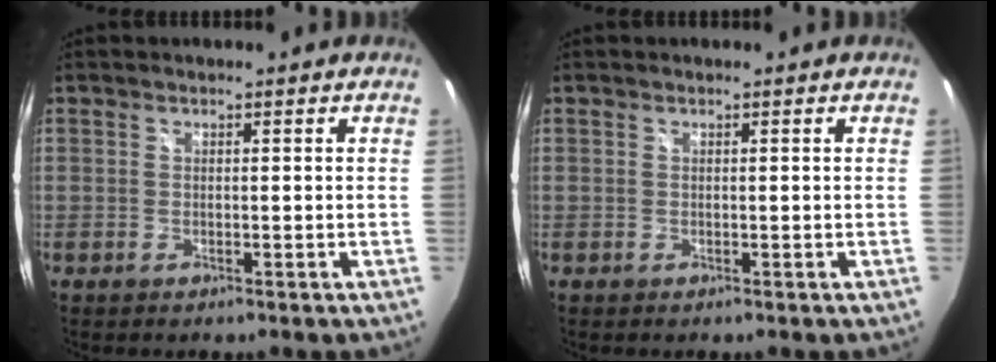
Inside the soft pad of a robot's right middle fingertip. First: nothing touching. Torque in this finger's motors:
{"motor_torque": [0.00, 0.00, 0.00, 0.00]}